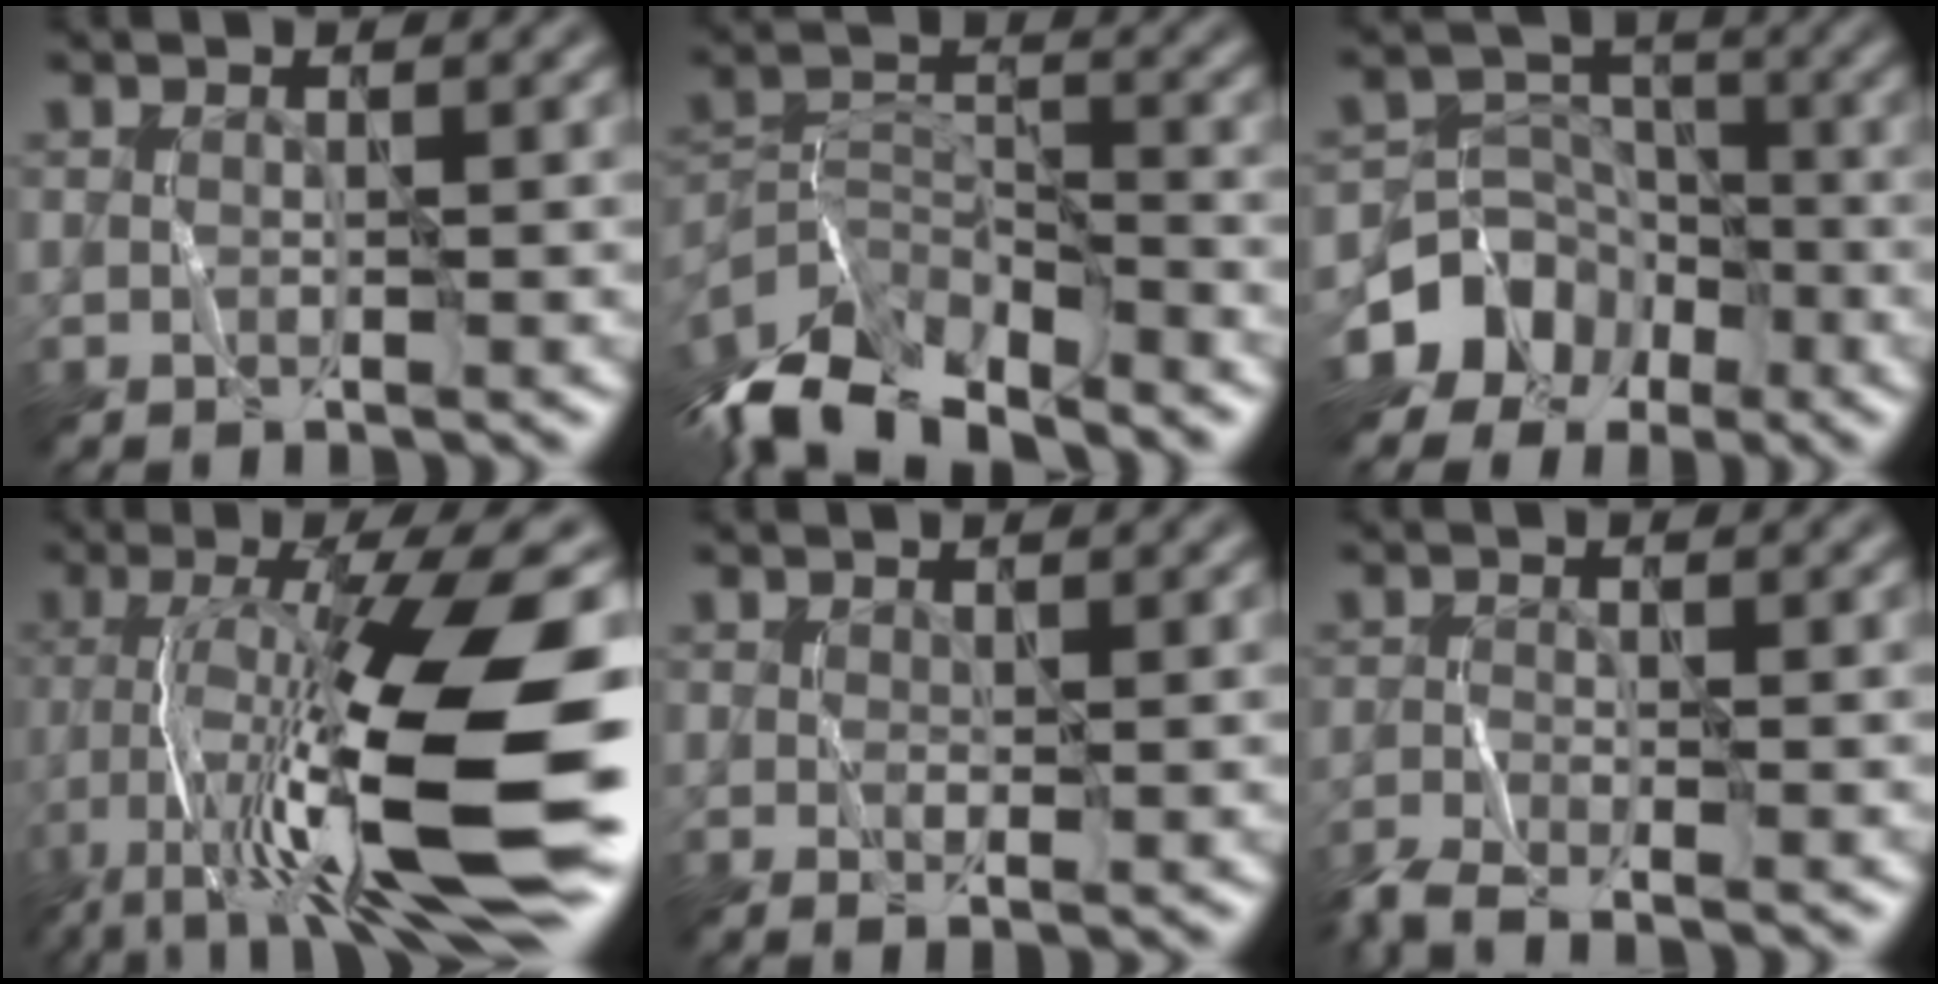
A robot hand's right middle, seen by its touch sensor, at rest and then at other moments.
{"total": 9.6, "force": [-7.9, 3.4, 4.3], "torque": [-0.089, -0.009, -0.147]}
{"total": 9.6, "force": [-5.6, 7.6, 1.7], "torque": [-0.014, -0.015, -0.107]}
{"total": 15.6, "force": [-5.2, 3.4, 14.3], "torque": [-0.246, 0.005, -0.078]}
{"total": 1.0, "force": [0.4, 0.4, 0.9], "torque": [-0.019, -0.006, 0.015]}
{"total": 3.3, "force": [-2.6, 0.6, 1.9], "torque": [-0.044, -0.007, -0.056]}